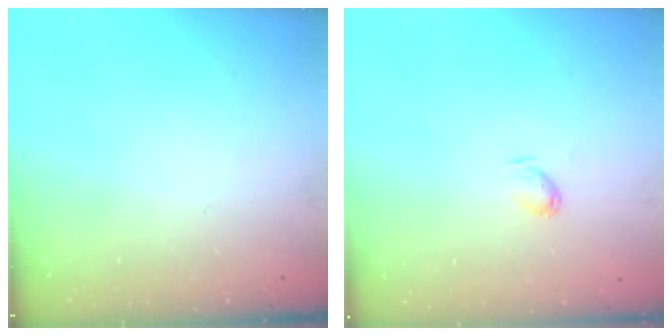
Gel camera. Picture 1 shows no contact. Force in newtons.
{"total": 3.1, "press": 3.1, "slide": 0.6}